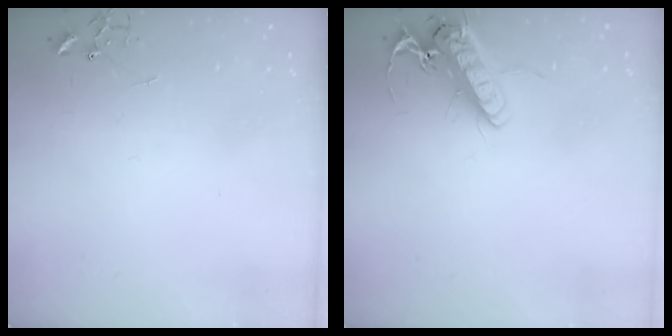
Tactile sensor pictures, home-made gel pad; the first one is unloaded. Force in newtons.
{"total": 14.1, "press": 13.9, "slide": 2.6}